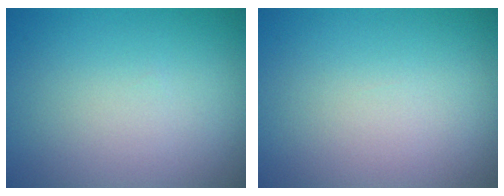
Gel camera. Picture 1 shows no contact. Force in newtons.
{"total": 0.0}